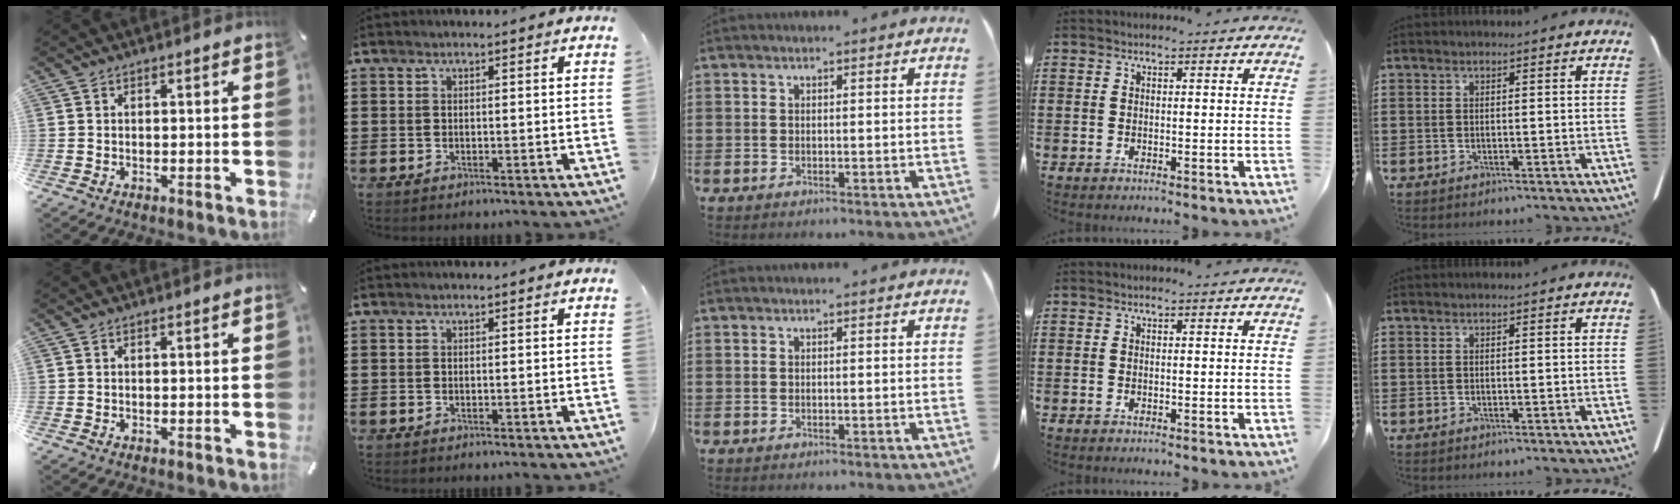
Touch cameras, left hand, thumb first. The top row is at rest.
{}